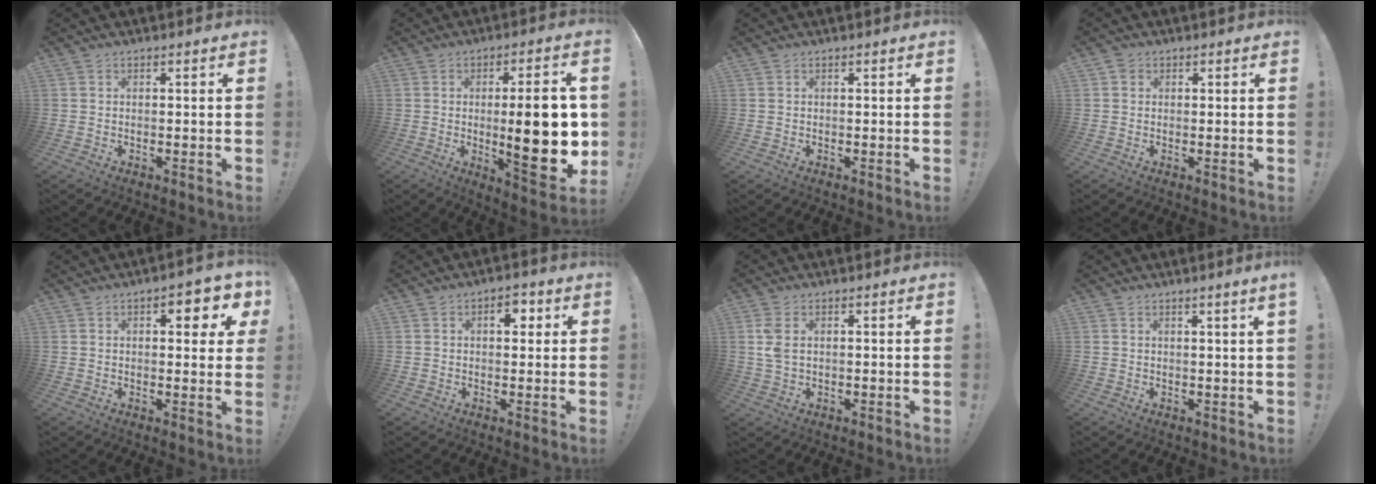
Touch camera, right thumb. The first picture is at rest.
{"total": 21.3, "force": [-0.4, 5.9, 20.5], "torque": [-0.279, -0.019, 0.000]}
{"total": 0.0}
{"total": 1.1, "force": [0.6, 0.9, 0.4], "torque": [-0.002, 0.000, 0.009]}
{"total": 5.9, "force": [2.3, 2.5, 4.8], "torque": [-0.038, -0.015, 0.030]}
{"total": 4.7, "force": [1.6, 2.8, 3.4], "torque": [-0.032, -0.002, 0.021]}
{"total": 4.2, "force": [1.1, 2.5, 3.2], "torque": [-0.066, 0.002, 0.021]}
{"total": 1.9, "force": [1.1, -0.7, 1.4], "torque": [-0.009, -0.011, 0.014]}